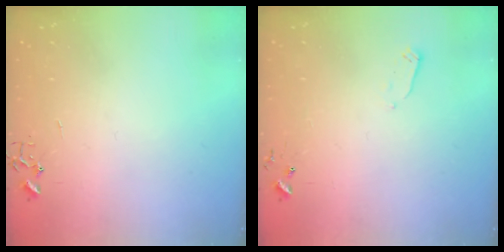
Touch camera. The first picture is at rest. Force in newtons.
{"total": 2.4, "press": 2.4, "slide": 0.4}